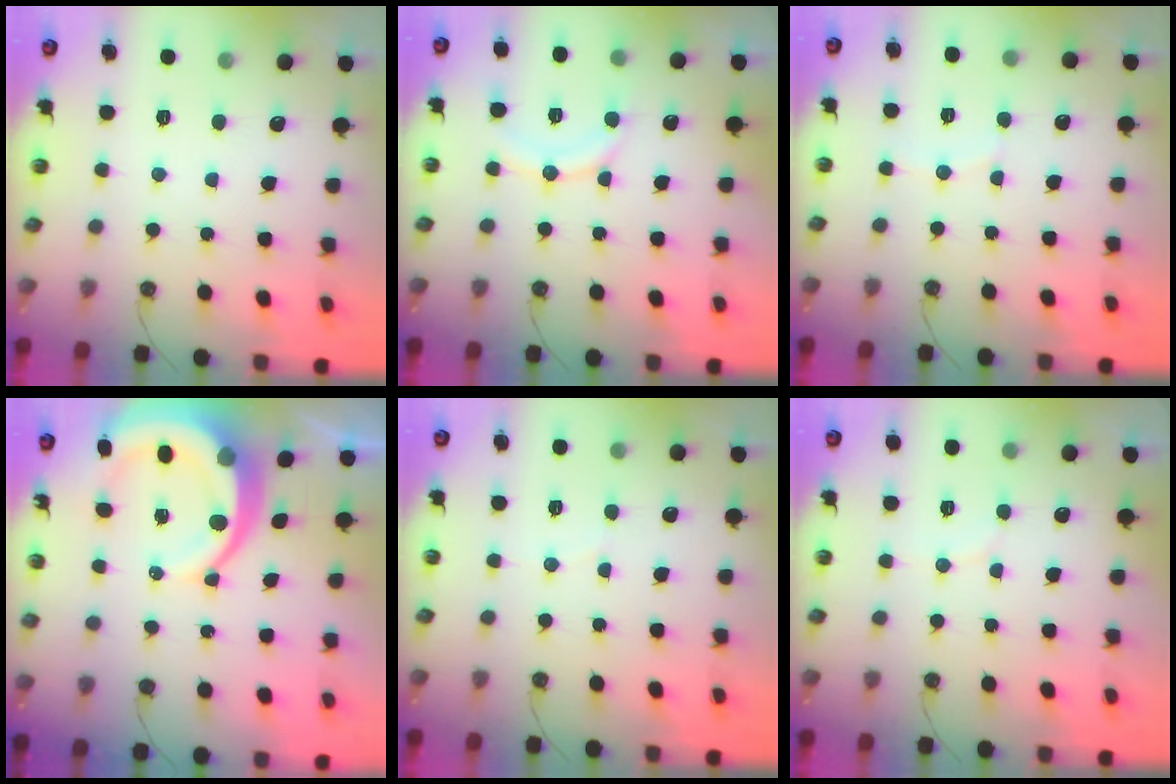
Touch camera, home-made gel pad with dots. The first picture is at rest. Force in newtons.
{"total": 9.8, "press": 9.8, "slide": 0.9}
{"total": 4.1, "press": 4.0, "slide": 0.4}
{"total": 13.6, "press": 13.5, "slide": 1.5}
{"total": 2.2, "press": 2.2, "slide": 0.2}
{"total": 5.0, "press": 5.0, "slide": 0.4}